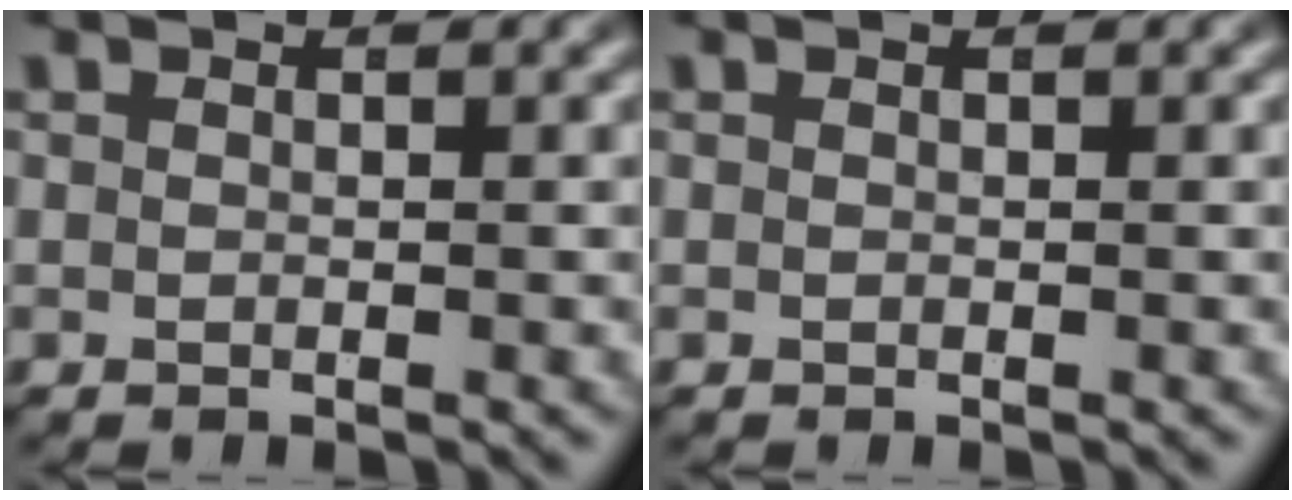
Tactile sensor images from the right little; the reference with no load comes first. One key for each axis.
{"total": 0.0}